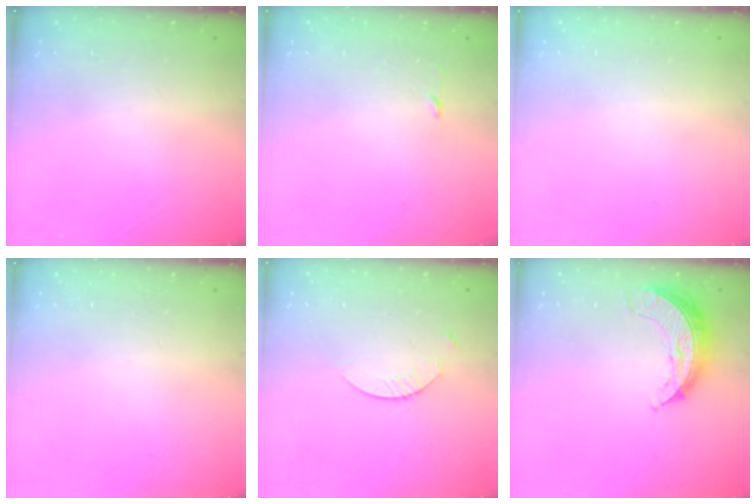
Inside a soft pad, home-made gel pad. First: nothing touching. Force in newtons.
{"total": 2.3, "press": 2.2, "slide": 0.3}
{"total": 0.0}
{"total": 0.0}
{"total": 2.4, "press": 2.4, "slide": 0.3}
{"total": 7.7, "press": 7.7, "slide": 0.3}